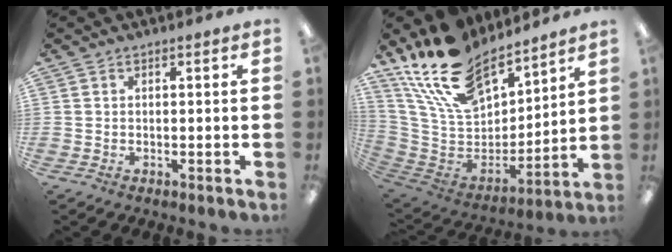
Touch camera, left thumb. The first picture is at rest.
{"total": 23.3, "force": [17.0, 11.3, 11.1], "torque": [-0.220, -0.096, 0.316]}